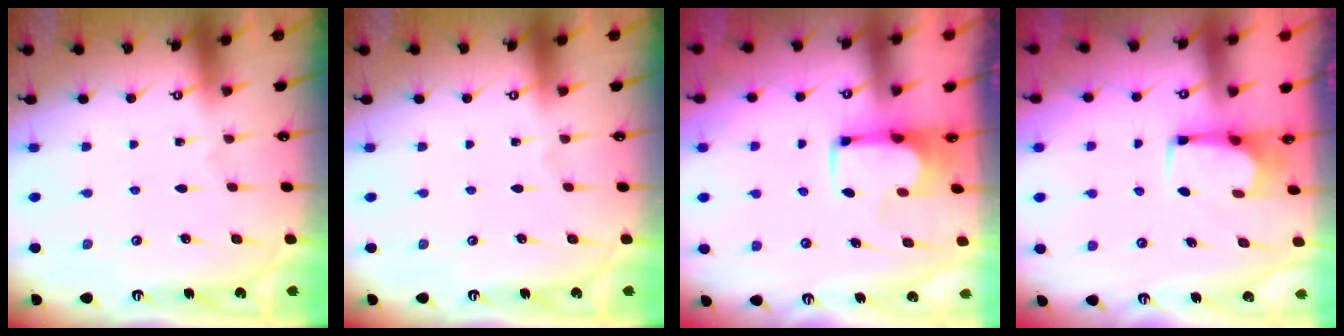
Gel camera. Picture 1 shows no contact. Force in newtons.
{"total": 0.0}
{"total": 3.6, "press": 3.5, "slide": 0.4}
{"total": 2.4, "press": 2.4, "slide": 0.4}